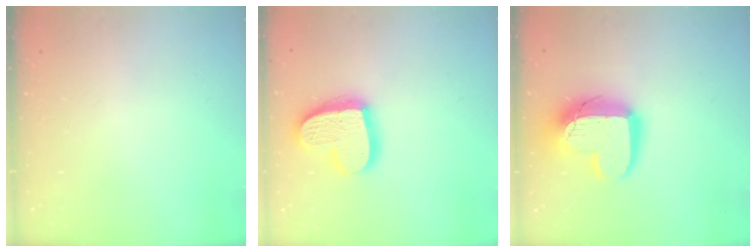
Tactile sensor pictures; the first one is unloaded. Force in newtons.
{"total": 18.0, "press": 17.9, "slide": 1.3}
{"total": 16.1, "press": 16.1, "slide": 1.1}